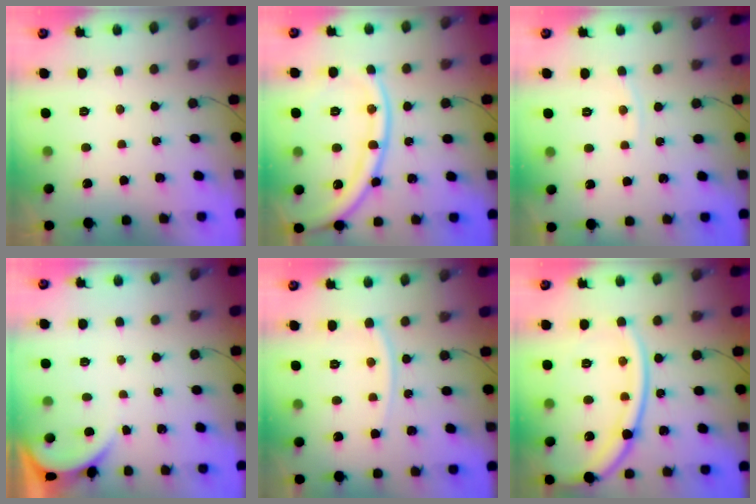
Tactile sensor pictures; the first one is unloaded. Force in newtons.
{"total": 17.8, "press": 17.7, "slide": 1.8}
{"total": 2.7, "press": 2.7, "slide": 0.3}
{"total": 0.0}
{"total": 8.4, "press": 8.3, "slide": 1.0}
{"total": 17.1, "press": 17.1, "slide": 1.3}